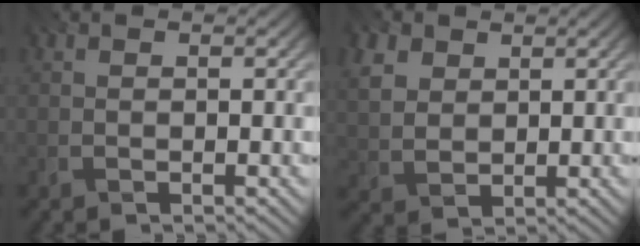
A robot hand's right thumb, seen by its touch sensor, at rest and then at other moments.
{"total": 5.1, "force": [2.3, 3.7, 2.7], "torque": [-0.095, 0.003, 0.043]}